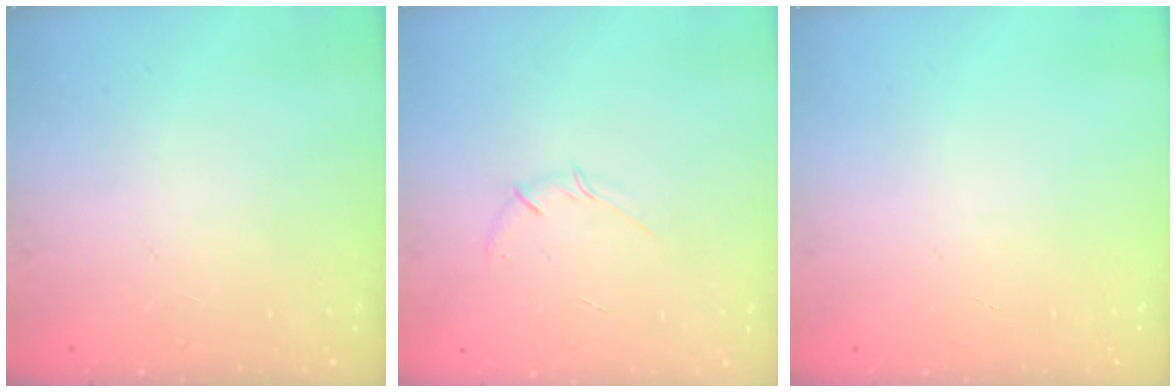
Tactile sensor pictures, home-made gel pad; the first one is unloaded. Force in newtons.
{"total": 3.7, "press": 3.6, "slide": 0.9}
{"total": 0.0}